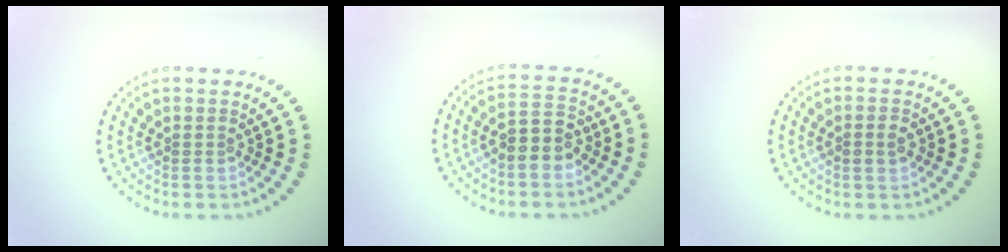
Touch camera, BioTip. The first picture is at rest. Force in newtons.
{"total": 3.1, "press": 3.1, "slide": 0.7}
{"total": 1.5, "press": 1.5, "slide": 0.2}